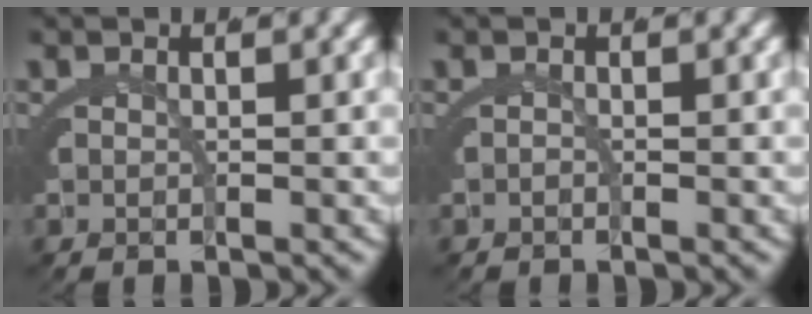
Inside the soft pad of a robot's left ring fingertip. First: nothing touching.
{"total": 0.5, "force": [-0.3, -0.4, 0.0], "torque": [0.002, -0.003, -0.006]}